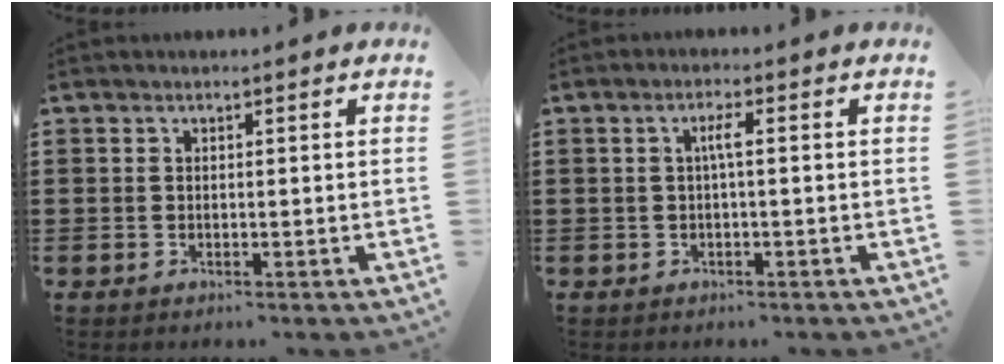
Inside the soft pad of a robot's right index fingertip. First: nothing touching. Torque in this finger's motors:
{"motor_torque": [0.41, -0.33, 0.17, 0.04]}